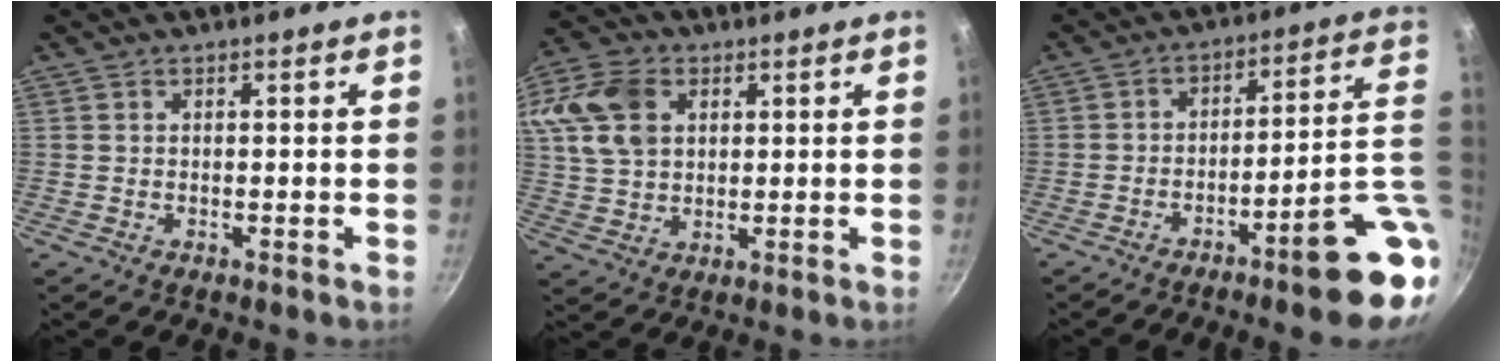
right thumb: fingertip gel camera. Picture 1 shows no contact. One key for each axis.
{"total": 13.7, "fx": 4.1, "fy": 10.0, "fz": 8.4, "tx": -0.153, "ty": 0.006, "tz": 0.074}
{"total": 15.6, "fx": -4.8, "fy": 2.9, "fz": 14.6, "tx": -0.170, "ty": 0.030, "tz": -0.063}